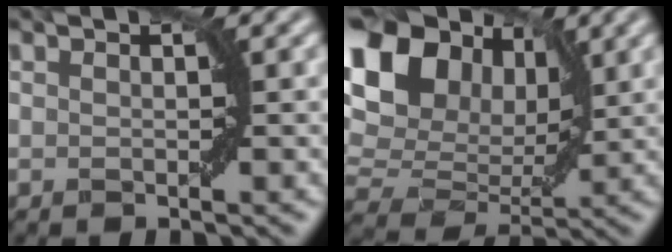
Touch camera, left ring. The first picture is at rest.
{"total": 15.3, "force": [5.3, 10.8, 9.5], "torque": [-0.193, 0.041, 0.093]}